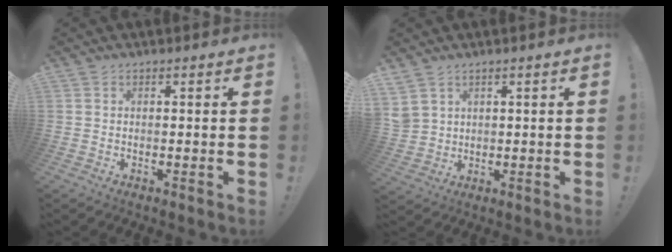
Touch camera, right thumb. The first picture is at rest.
{"total": 4.6, "force": [3.2, 3.0, 1.2], "torque": [-0.026, -0.014, 0.066]}